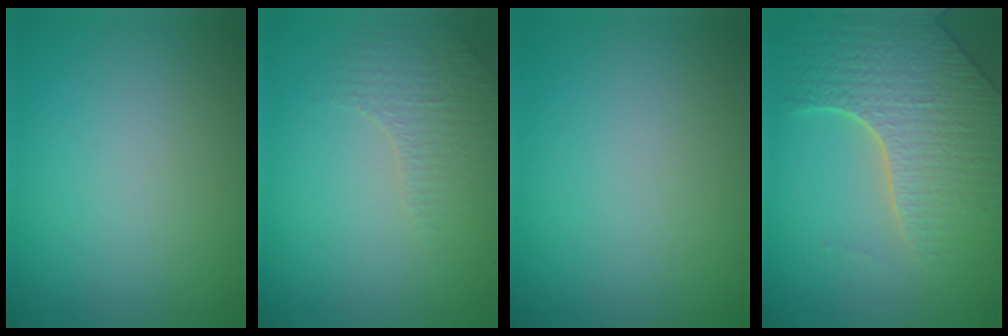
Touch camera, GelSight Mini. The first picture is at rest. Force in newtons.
{"total": 1.3, "press": 0.9, "slide": 0.9}
{"total": 0.0}
{"total": 6.4, "press": 5.2, "slide": 3.7}